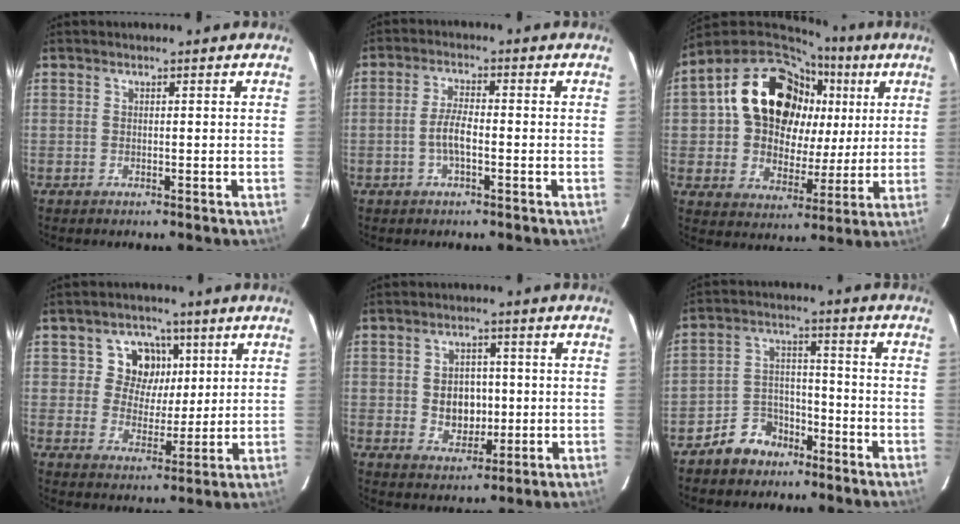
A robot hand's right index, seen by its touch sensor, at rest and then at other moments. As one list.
[{"total": 4.2, "force": [-1.4, 1.2, 3.8], "torque": [-0.079, 0.003, -0.026]}, {"total": 21.1, "force": [7.3, 16.1, 11.5], "torque": [-0.235, 0.058, 0.137]}, {"total": 8.0, "force": [2.6, 7.1, 2.6], "torque": [-0.050, 0.005, 0.042]}, {"total": 6.6, "force": [-0.2, 5.3, 3.9], "torque": [-0.074, 0.006, 0.008]}, {"total": 7.9, "force": [-5.8, 5.0, 2.0], "torque": [-0.050, 0.025, -0.092]}]